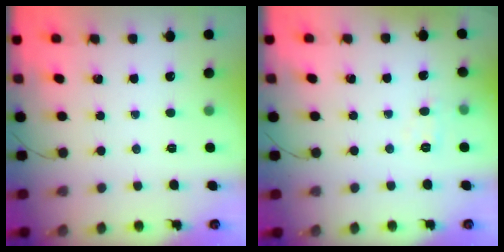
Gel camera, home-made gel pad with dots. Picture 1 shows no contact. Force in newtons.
{"total": 5.0, "press": 4.8, "slide": 1.4}